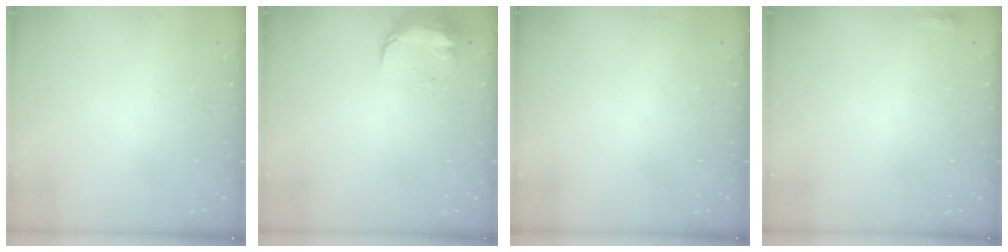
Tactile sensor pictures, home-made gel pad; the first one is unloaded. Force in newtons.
{"total": 8.9, "press": 8.9, "slide": 0.8}
{"total": 0.0}
{"total": 2.2, "press": 2.2, "slide": 0.6}